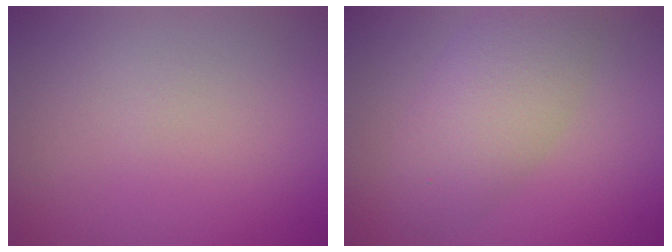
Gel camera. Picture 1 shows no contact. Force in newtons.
{"total": 5.3, "press": 5.3, "slide": 0.2}